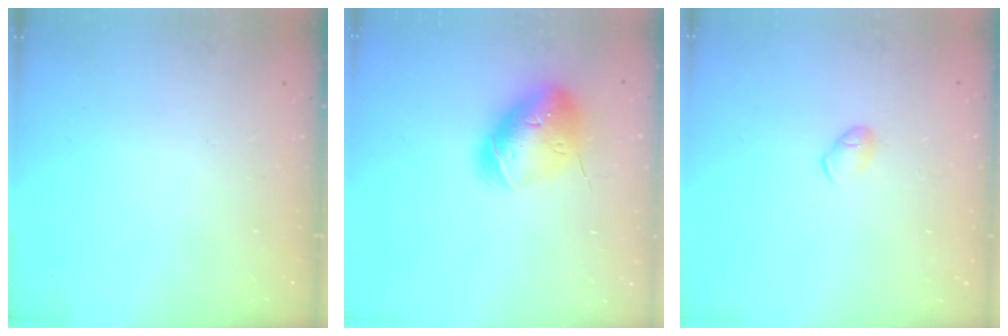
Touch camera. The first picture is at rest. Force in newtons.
{"total": 18.5, "press": 18.3, "slide": 2.7}
{"total": 5.2, "press": 5.2, "slide": 0.8}